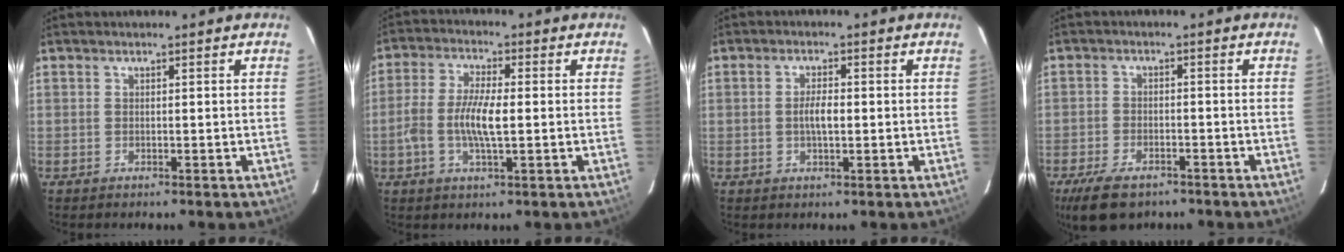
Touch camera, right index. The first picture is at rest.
{"total": 7.9, "force": [-1.0, 2.2, 7.5], "torque": [-0.152, 0.003, -0.024]}
{"total": 3.2, "force": [-0.2, 1.1, 3.0], "torque": [-0.056, 0.002, -0.005]}
{"total": 9.3, "force": [-6.6, 4.4, 4.9], "torque": [-0.124, -0.014, -0.114]}